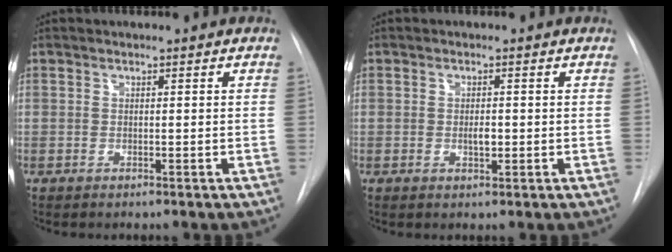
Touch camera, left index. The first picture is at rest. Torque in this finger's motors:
{"motor_torque": [0.47, -0.05, 0.21, 0.05]}